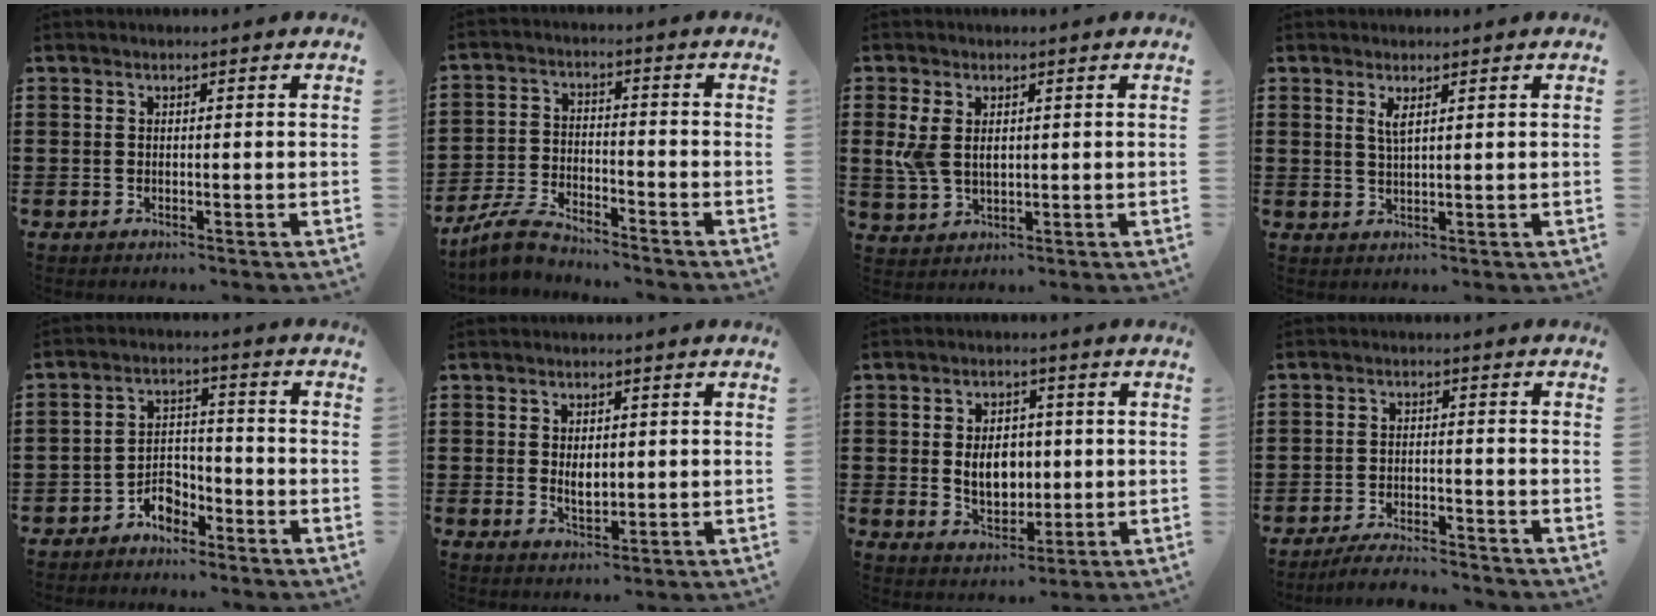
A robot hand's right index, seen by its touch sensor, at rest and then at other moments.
{"total": 5.5, "force": [-5.2, 0.9, 1.7], "torque": [-0.049, -0.001, -0.104]}
{"total": 4.2, "force": [0.8, 2.6, 3.2], "torque": [-0.091, 0.000, 0.006]}
{"total": 2.0, "force": [1.1, 0.4, 1.7], "torque": [-0.035, 0.003, 0.017]}
{"total": 4.5, "force": [-3.6, 2.2, 1.5], "torque": [-0.029, 0.012, -0.069]}
{"total": 3.3, "force": [0.2, 1.9, 2.7], "torque": [-0.047, 0.005, 0.002]}
{"total": 6.4, "force": [0.1, 4.5, 4.6], "torque": [-0.073, 0.002, -0.003]}
{"total": 3.9, "force": [-3.8, 0.2, 0.7], "torque": [-0.014, 0.005, -0.078]}